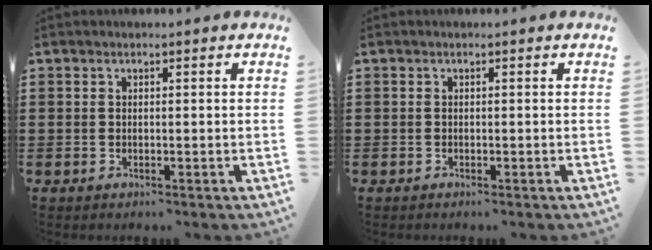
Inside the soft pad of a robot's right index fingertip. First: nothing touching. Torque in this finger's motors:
{"motor_torque": [0.08, -0.06, 0.00, 0.02]}